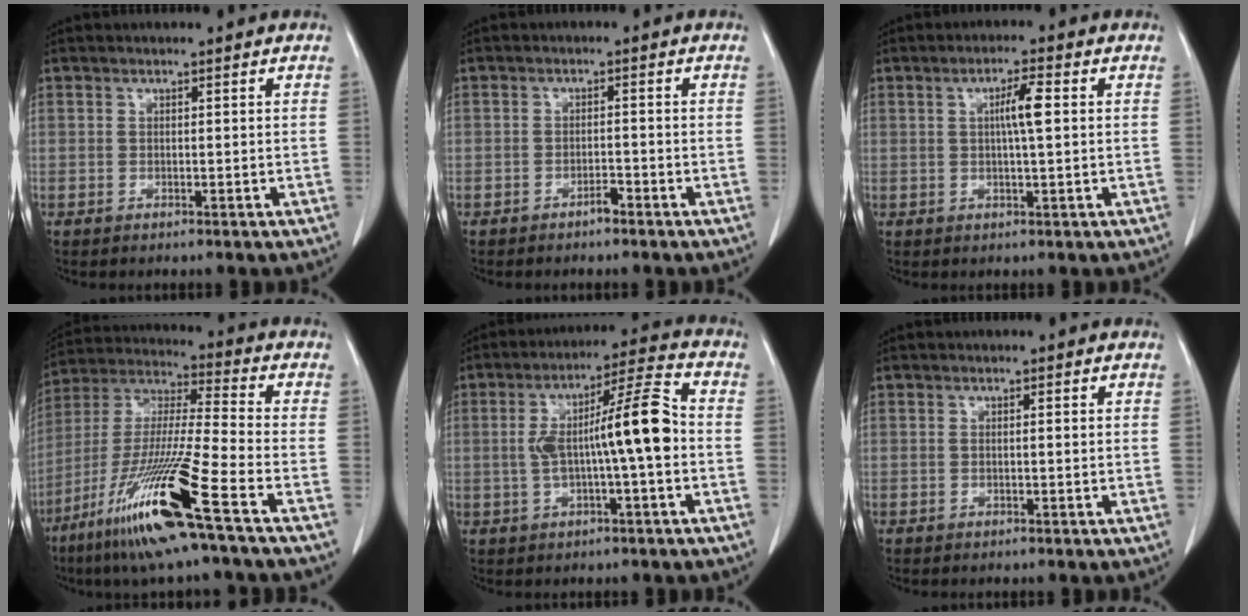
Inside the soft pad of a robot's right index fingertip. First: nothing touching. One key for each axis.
{"total": 1.6, "fx": -1.3, "fy": 0.4, "fz": 0.8, "tx": -0.012, "ty": 0.002, "tz": -0.020}
{"total": 4.8, "fx": 0.8, "fy": 0.2, "fz": 4.8, "tx": -0.085, "ty": 0.003, "tz": 0.013}
{"total": 18.6, "fx": -9.8, "fy": -0.5, "fz": 15.8, "tx": -0.346, "ty": -0.050, "tz": -0.193}
{"total": 11.4, "fx": -0.7, "fy": 0.7, "fz": 11.4, "tx": -0.196, "ty": 0.026, "tz": -0.015}
{"total": 0.8, "fx": 0.0, "fy": 0.2, "fz": 0.8, "tx": -0.017, "ty": 0.004, "tz": 0.003}